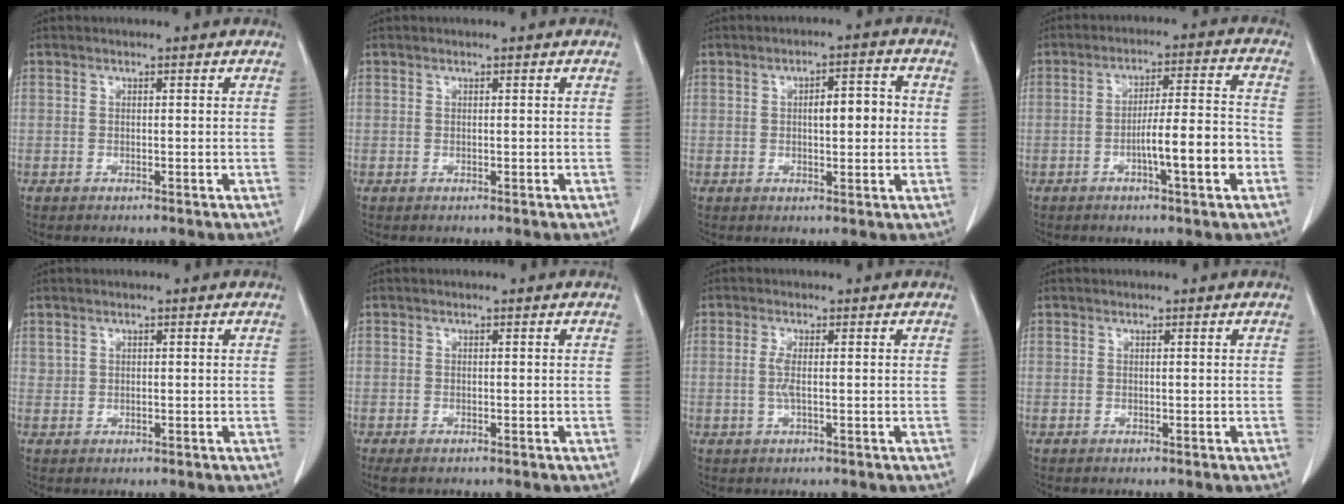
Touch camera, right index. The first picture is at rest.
{"total": 0.0}
{"total": 5.4, "force": [0.4, 1.6, 5.2], "torque": [-0.078, 0.013, 0.005]}
{"total": 9.2, "force": [-3.2, 0.5, 8.6], "torque": [-0.134, 0.010, -0.051]}
{"total": 0.5, "force": [0.3, 0.4, 0.2], "torque": [-0.002, 0.001, 0.006]}
{"total": 1.7, "force": [-1.3, 0.6, 1.0], "torque": [-0.018, -0.005, -0.018]}
{"total": 2.2, "force": [-0.1, 0.3, 2.1], "torque": [-0.051, -0.002, -0.003]}
{"total": 0.0}